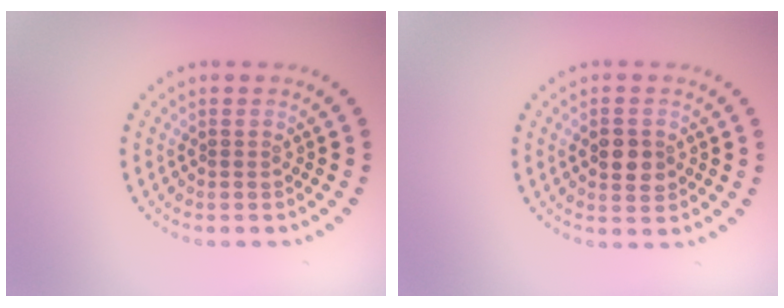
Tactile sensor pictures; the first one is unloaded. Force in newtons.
{"total": 2.7, "press": 2.7, "slide": 0.2}